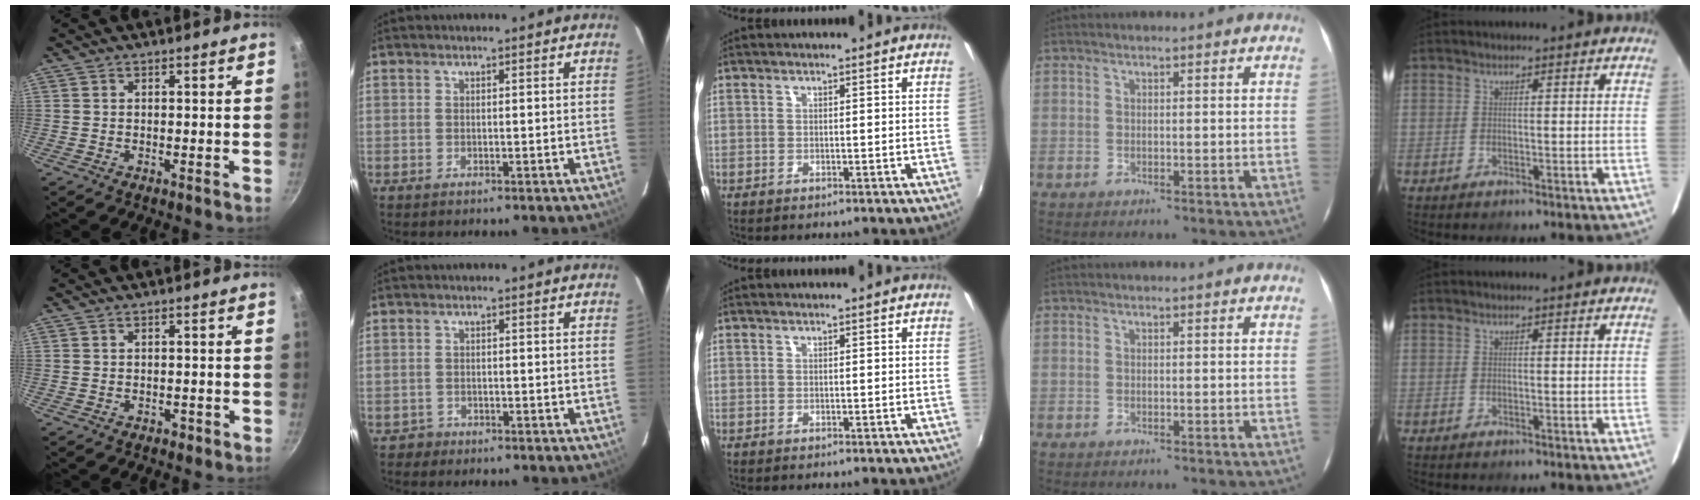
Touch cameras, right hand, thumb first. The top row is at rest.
{"thumb": {"total": 0.8, "force": [-0.5, 0.6, 0.3], "torque": [0.002, 0.009, 0.000]}, "index": {"total": 1.7, "force": [-1.1, 1.2, -0.2], "torque": [0.000, 0.005, -0.016]}}